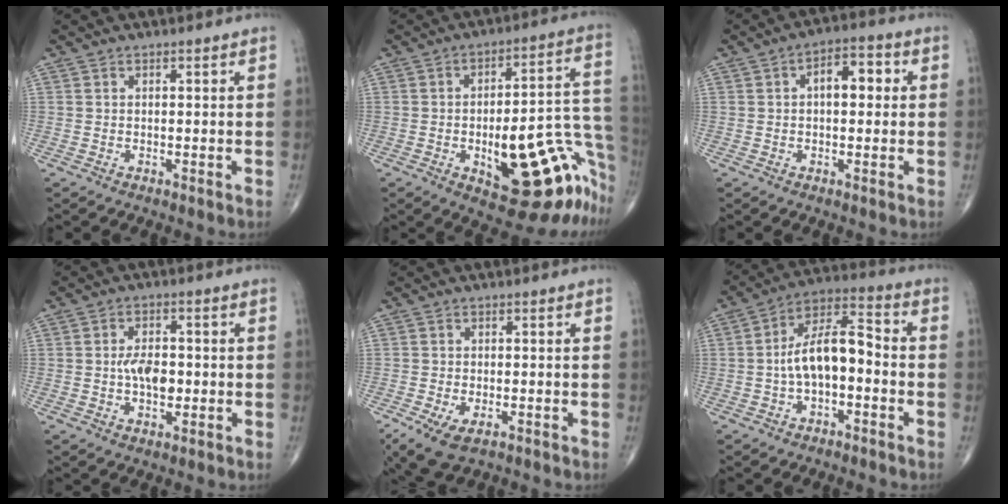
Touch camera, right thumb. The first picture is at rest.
{"total": 24.7, "force": [-9.3, 9.2, 20.9], "torque": [-0.184, 0.067, -0.107]}
{"total": 6.7, "force": [1.1, 3.6, 5.6], "torque": [-0.065, 0.019, 0.008]}
{"total": 5.9, "force": [-0.6, 3.4, 4.8], "torque": [-0.071, 0.005, -0.014]}
{"total": 6.8, "force": [-3.4, 3.4, 4.8], "torque": [-0.091, -0.003, -0.054]}
{"total": 11.4, "force": [-1.8, 5.7, 9.7], "torque": [-0.164, 0.048, -0.041]}